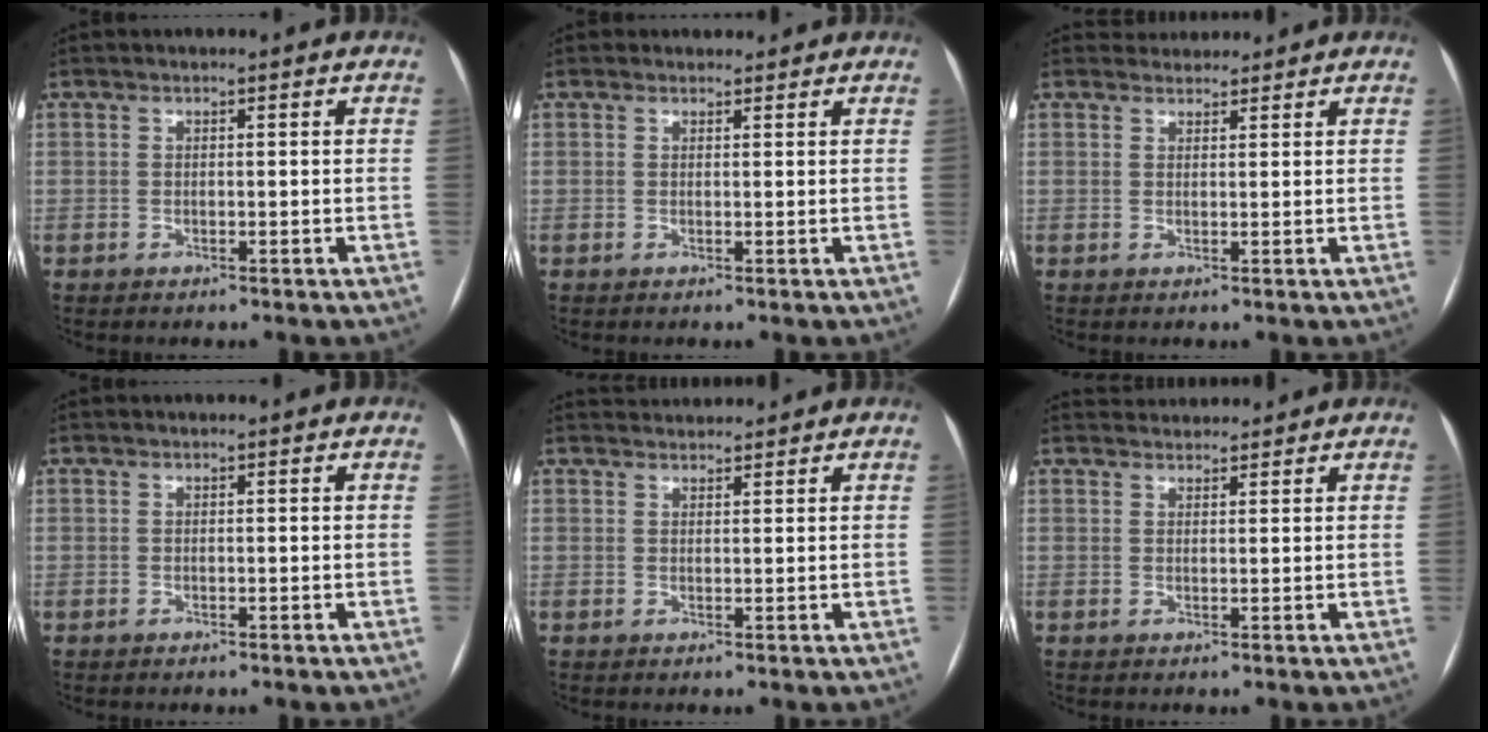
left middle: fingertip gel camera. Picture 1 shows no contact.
{"total": 1.4, "force": [1.2, 0.6, -0.1], "torque": [-0.001, 0.009, 0.015]}
{"total": 2.4, "force": [2.3, 0.8, -0.3], "torque": [0.006, 0.017, 0.036]}
{"total": 0.0}
{"total": 3.1, "force": [3.1, 0.4, 0.1], "torque": [-0.004, 0.027, 0.053]}
{"total": 3.4, "force": [3.3, 0.7, 0.0], "torque": [-0.002, 0.028, 0.053]}